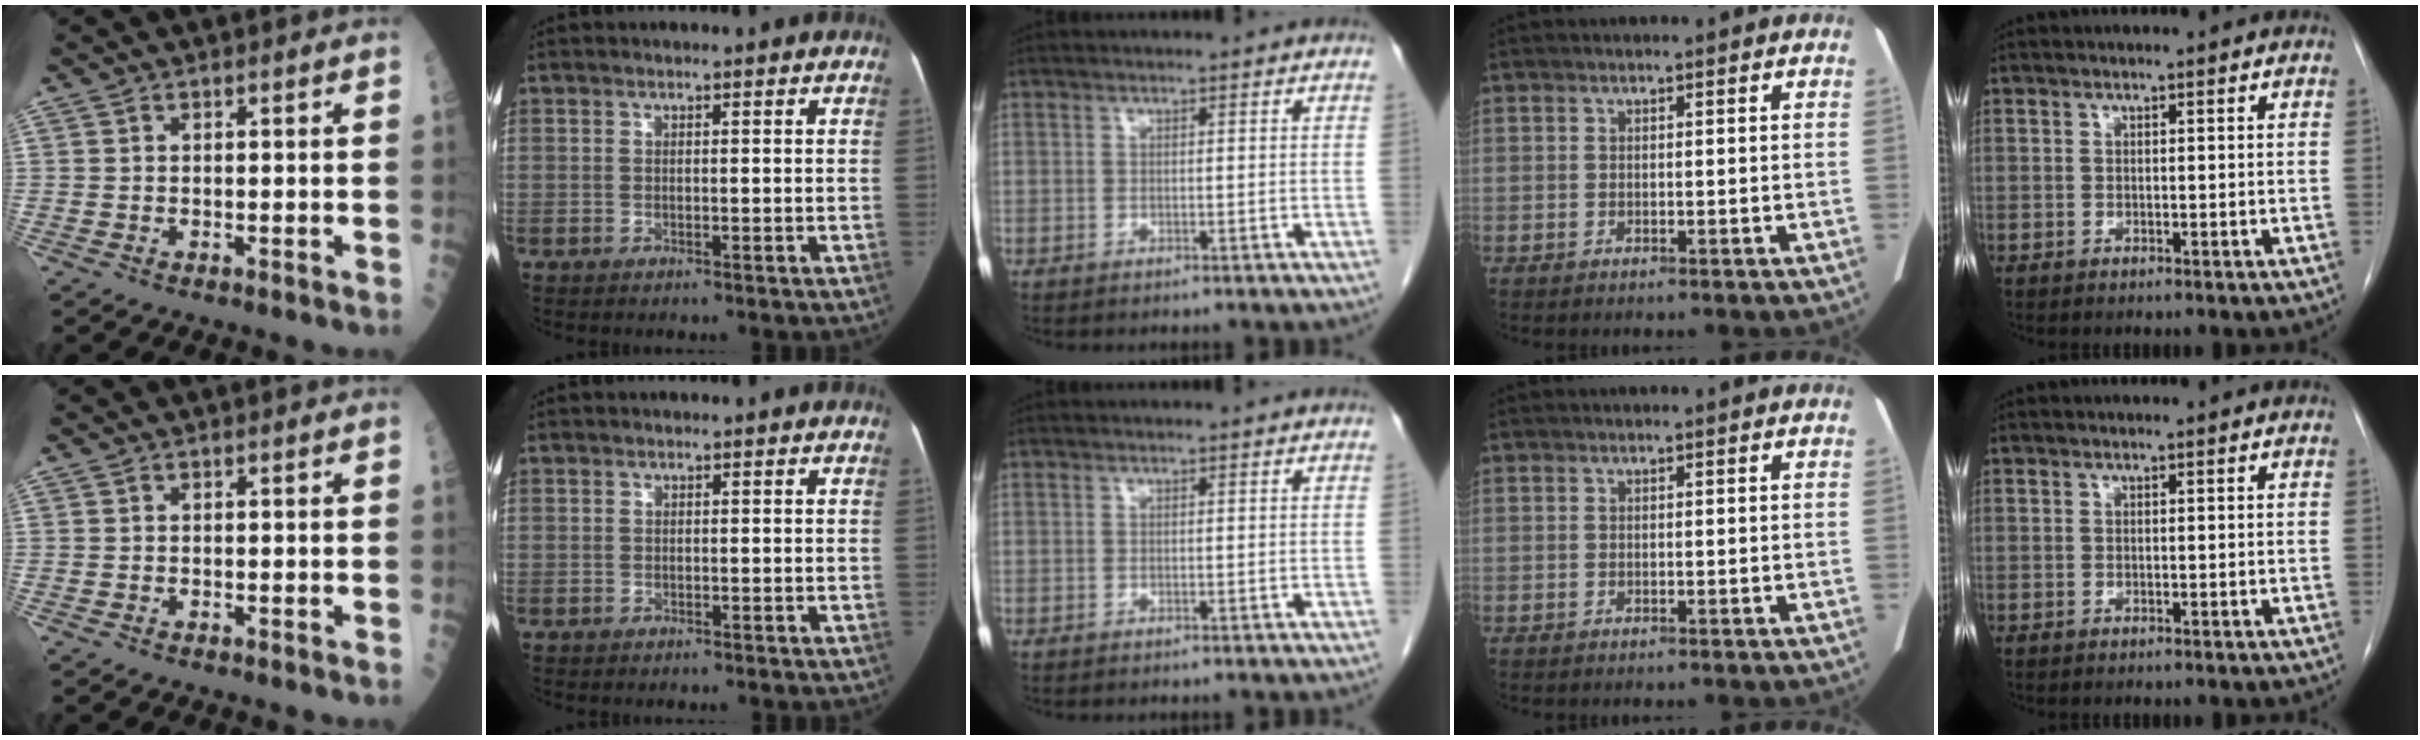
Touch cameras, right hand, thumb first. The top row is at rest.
{"index": {"total": 0.7, "force": [-0.1, 0.7, -0.1], "torque": [0.007, 0.006, -0.004]}}